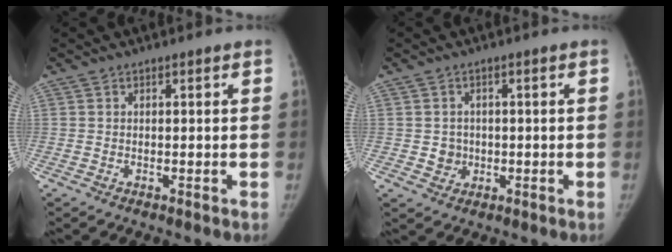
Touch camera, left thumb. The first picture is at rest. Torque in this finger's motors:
{"motor_torque": [-0.08, 0.08, 0.16, -0.16, 0.00]}